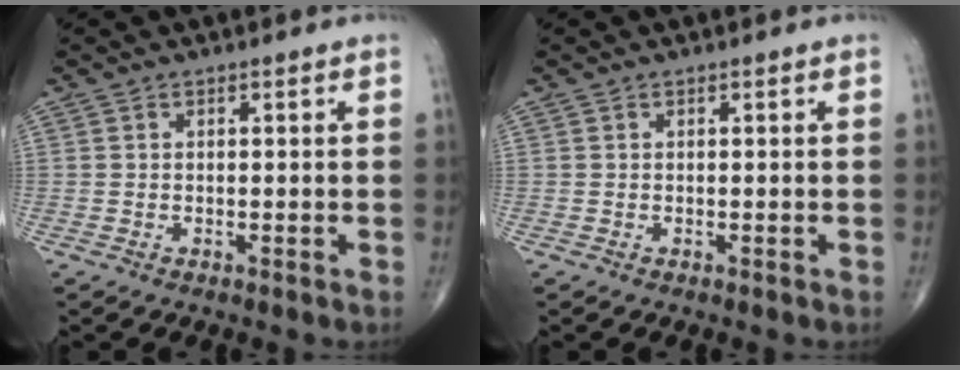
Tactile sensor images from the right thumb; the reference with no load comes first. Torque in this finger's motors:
{"motor_torque": [0.00, 0.00, 0.00, 0.00, 0.02]}